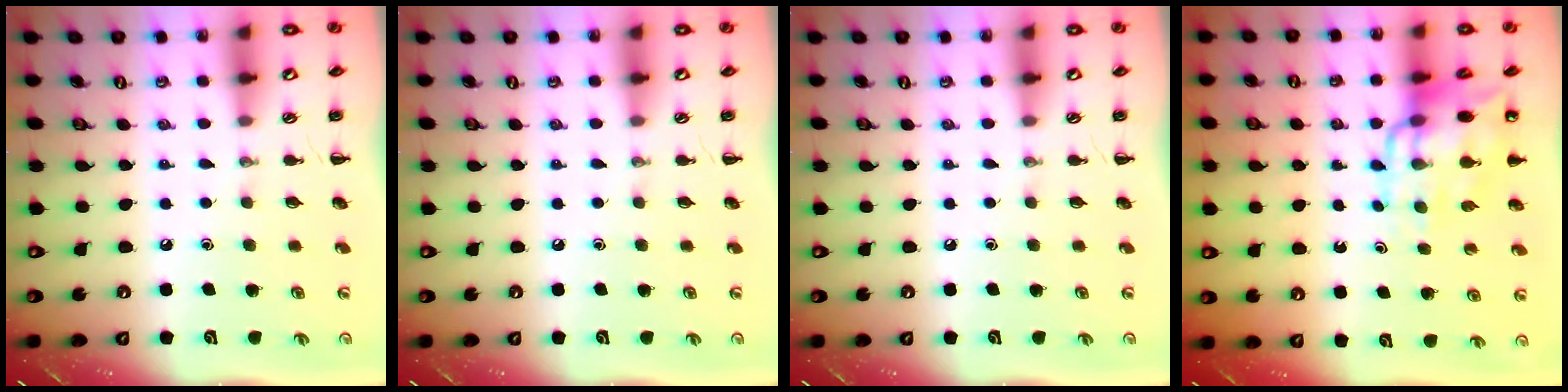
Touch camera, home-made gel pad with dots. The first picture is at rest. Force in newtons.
{"total": 0.0}
{"total": 0.0}
{"total": 13.4, "press": 13.0, "slide": 3.1}